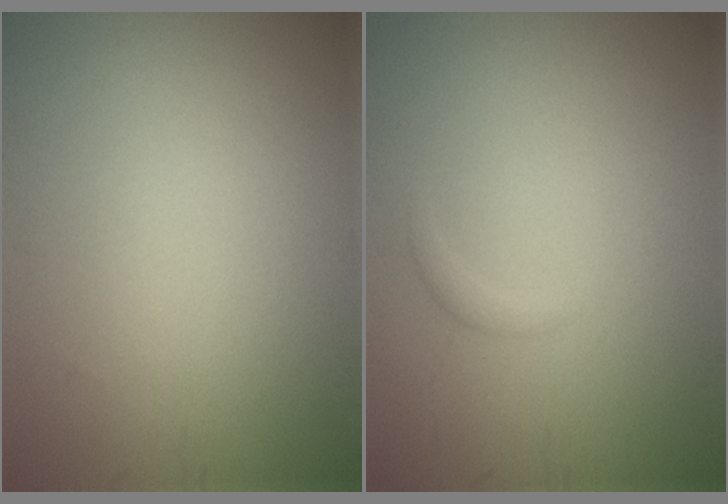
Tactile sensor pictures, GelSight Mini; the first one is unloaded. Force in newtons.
{"total": 0.6, "press": 0.6, "slide": 0.0}